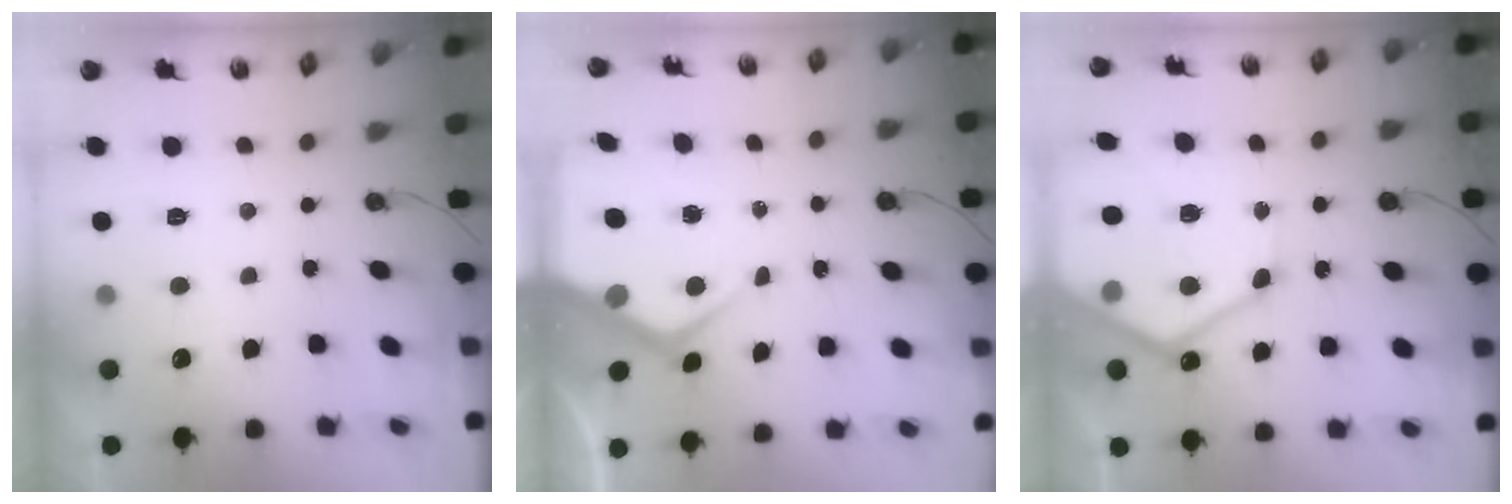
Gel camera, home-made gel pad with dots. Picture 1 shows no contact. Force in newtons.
{"total": 8.7, "press": 8.7, "slide": 1.0}
{"total": 20.8, "press": 20.7, "slide": 1.9}